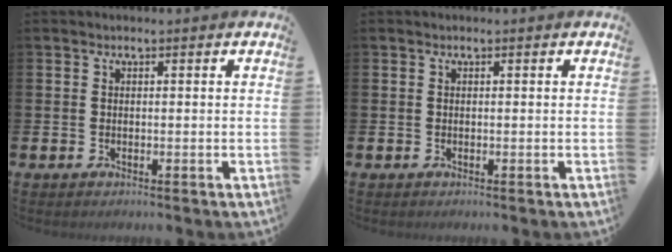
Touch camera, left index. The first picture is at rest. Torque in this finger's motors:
{"motor_torque": [-0.06, -0.04, -0.01, 0.02]}